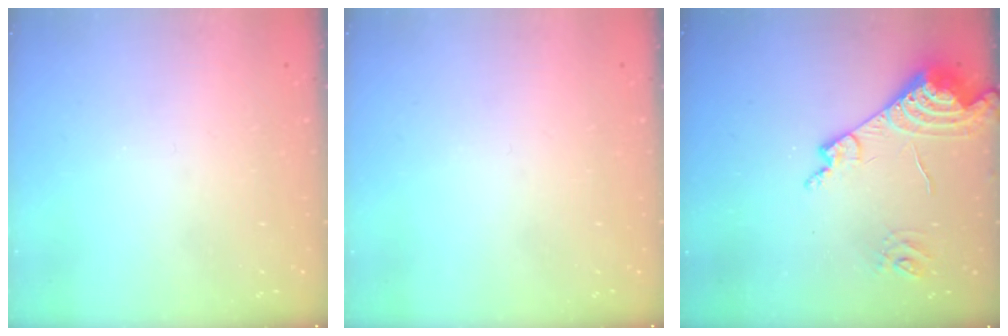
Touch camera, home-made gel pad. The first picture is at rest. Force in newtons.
{"total": 0.0}
{"total": 13.6, "press": 13.6, "slide": 1.5}